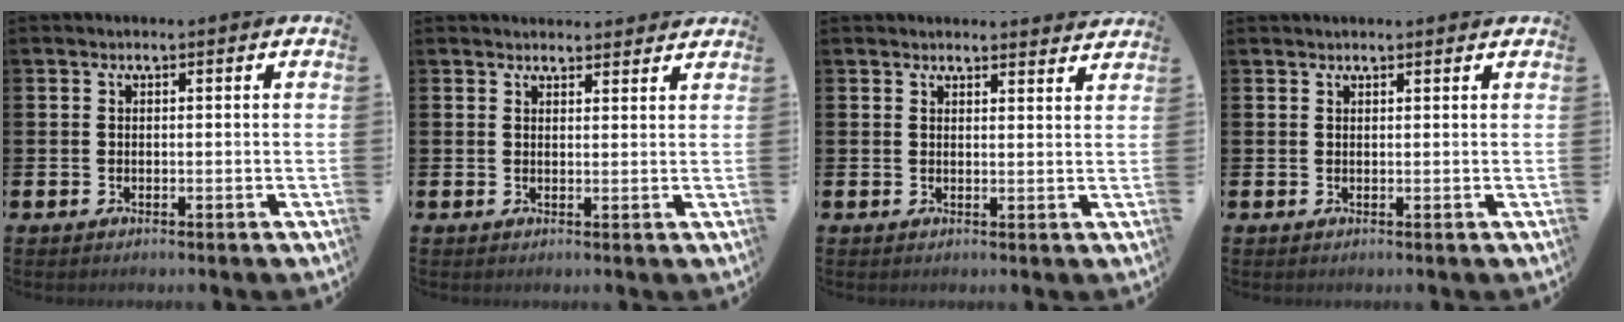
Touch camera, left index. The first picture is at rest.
{"total": 2.3, "force": [2.2, 0.5, -0.1], "torque": [0.010, -0.014, 0.038]}
{"total": 2.4, "force": [2.4, 0.2, -0.1], "torque": [0.010, -0.017, 0.040]}
{"total": 1.0, "force": [1.0, 0.0, 0.1], "torque": [0.009, -0.004, 0.015]}